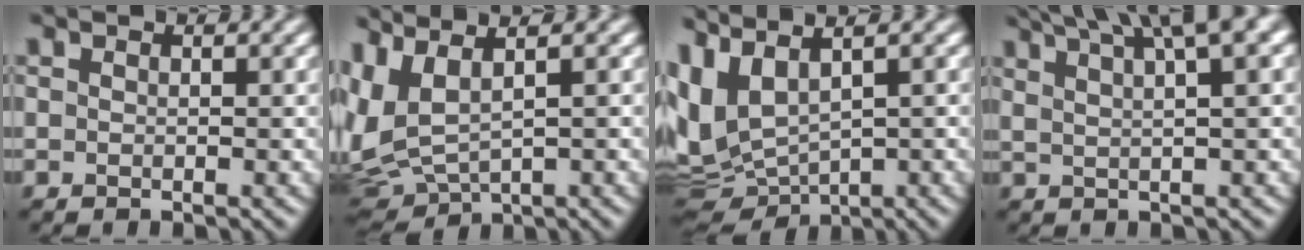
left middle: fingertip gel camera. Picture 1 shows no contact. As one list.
[{"total": 5.9, "force": [1.4, 2.9, 5.0], "torque": [-0.124, -0.012, 0.043]}, {"total": 7.5, "force": [0.5, 4.2, 6.1], "torque": [-0.143, -0.013, 0.026]}, {"total": 7.6, "force": [5.0, 1.6, 5.6], "torque": [-0.066, 0.033, 0.062]}]